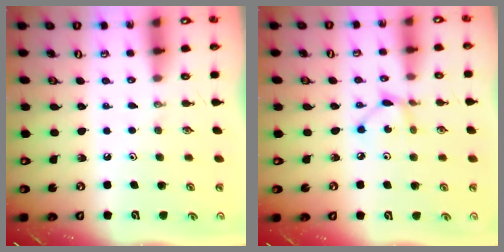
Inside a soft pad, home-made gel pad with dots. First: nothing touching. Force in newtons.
{"total": 3.8, "press": 3.8, "slide": 0.0}